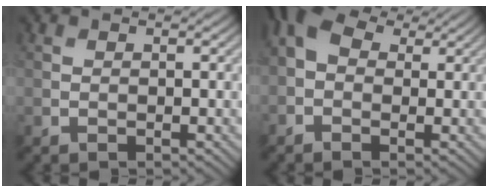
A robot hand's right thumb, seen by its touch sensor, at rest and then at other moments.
{"total": 6.3, "force": [1.4, 4.4, 4.3], "torque": [-0.115, 0.005, 0.018]}